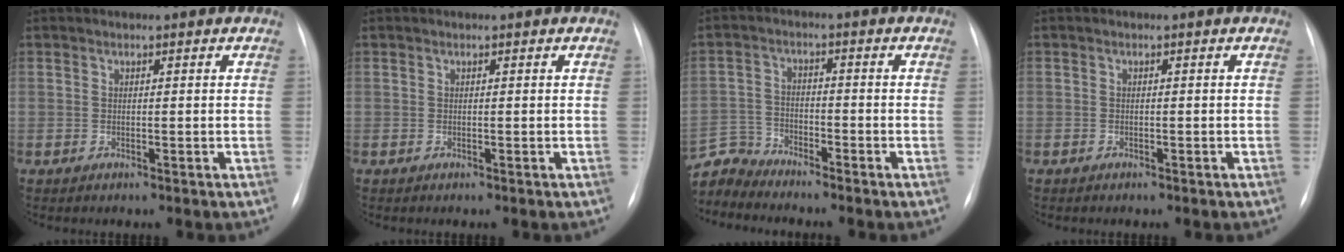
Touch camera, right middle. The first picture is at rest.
{"total": 0.0}
{"total": 5.3, "force": [-5.2, 0.2, -1.2], "torque": [0.019, 0.000, -0.101]}
{"total": 0.5, "force": [-0.4, 0.3, 0.1], "torque": [-0.005, 0.002, -0.006]}